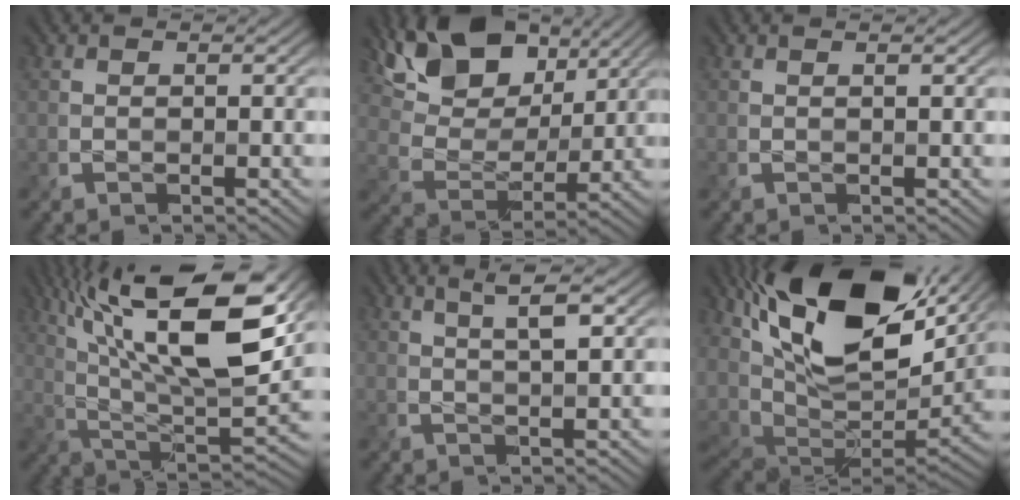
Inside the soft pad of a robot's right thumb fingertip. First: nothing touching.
{"total": 14.1, "force": [8.1, 7.7, 8.5], "torque": [-0.175, 0.016, 0.129]}
{"total": 0.7, "force": [0.3, -0.3, 0.6], "torque": [-0.011, -0.001, 0.002]}
{"total": 18.8, "force": [8.0, 6.3, 15.8], "torque": [-0.290, 0.013, 0.133]}
{"total": 4.5, "force": [2.1, 0.4, 3.9], "torque": [-0.068, 0.001, 0.044]}
{"total": 19.6, "force": [8.7, 10.1, 14.4], "torque": [-0.287, 0.004, 0.159]}